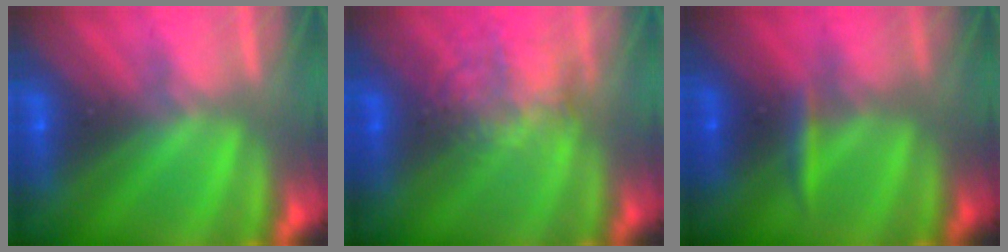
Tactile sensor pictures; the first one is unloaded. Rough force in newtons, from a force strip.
{"total": 2.1}
{"total": 2.4}